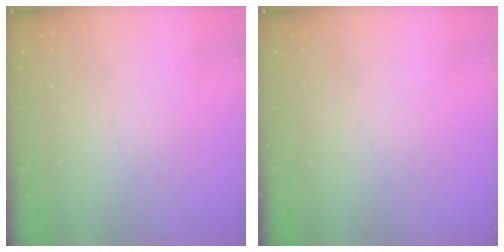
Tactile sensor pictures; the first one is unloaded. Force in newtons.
{"total": 0.0}